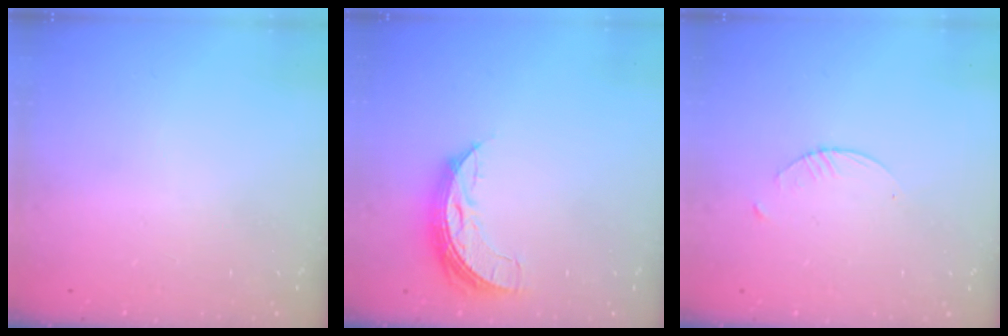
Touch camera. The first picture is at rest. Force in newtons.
{"total": 7.0, "press": 7.0, "slide": 0.7}
{"total": 1.5, "press": 1.5, "slide": 0.2}